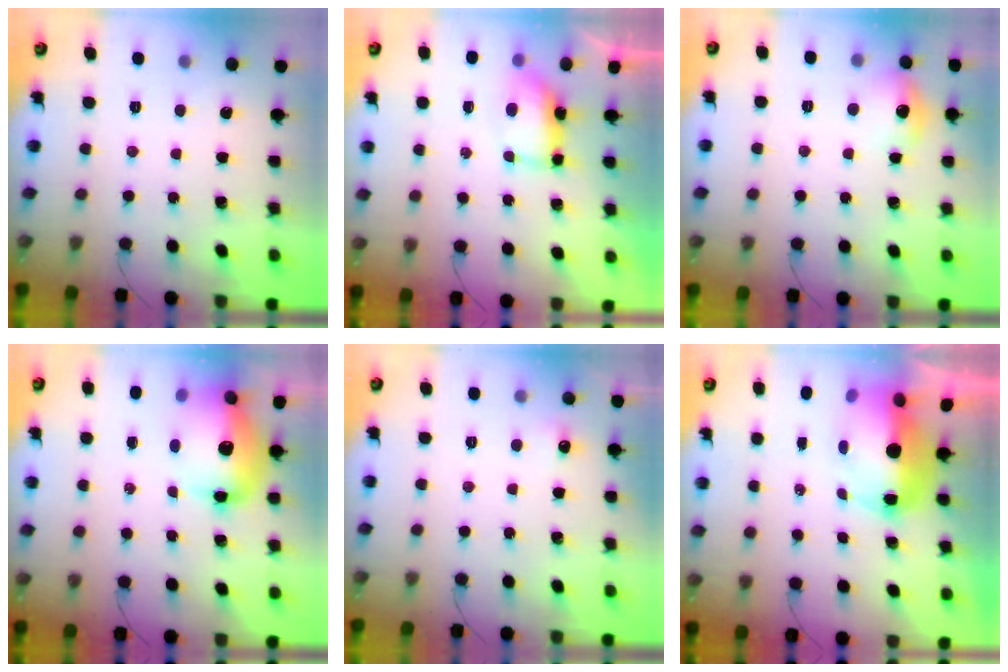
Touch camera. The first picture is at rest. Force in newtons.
{"total": 7.9, "press": 7.4, "slide": 2.9}
{"total": 8.9, "press": 8.8, "slide": 1.4}
{"total": 14.9, "press": 14.5, "slide": 3.4}
{"total": 3.6, "press": 3.5, "slide": 0.9}
{"total": 12.5, "press": 12.3, "slide": 2.4}